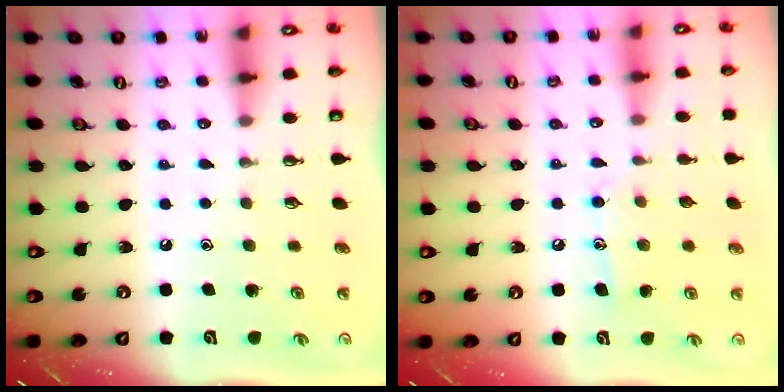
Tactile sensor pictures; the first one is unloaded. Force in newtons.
{"total": 9.1, "press": 9.1, "slide": 0.6}